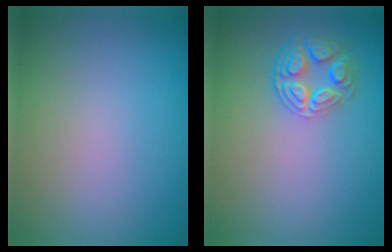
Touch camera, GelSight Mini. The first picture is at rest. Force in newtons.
{"total": 4.3, "press": 3.4, "slide": 2.7}